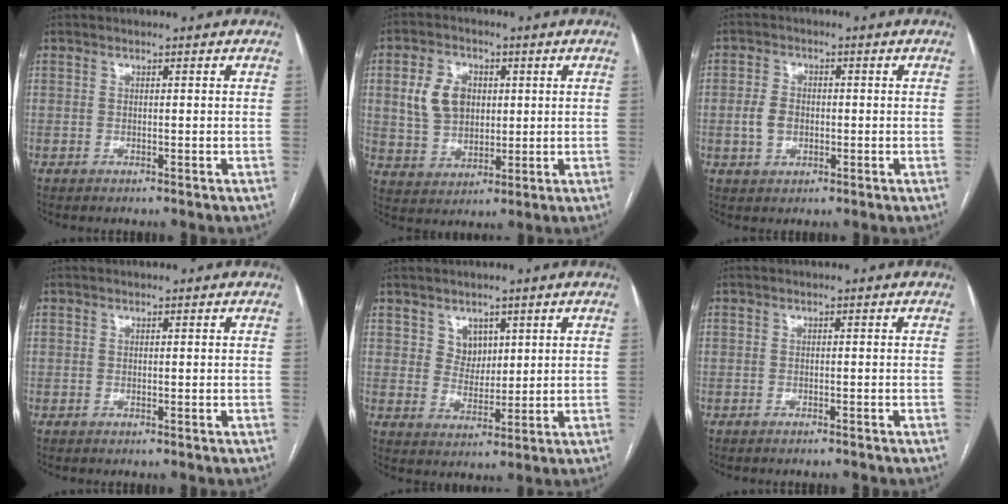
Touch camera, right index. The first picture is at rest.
{"total": 8.9, "force": [1.9, 6.6, 5.6], "torque": [-0.122, 0.021, 0.047]}
{"total": 4.1, "force": [-0.5, 3.0, 2.6], "torque": [-0.057, 0.011, -0.005]}
{"total": 0.0}
{"total": 4.0, "force": [2.0, 3.1, 1.3], "torque": [-0.019, 0.001, 0.041]}
{"total": 1.1, "force": [-1.1, 0.0, 0.2], "torque": [-0.005, -0.003, -0.014]}